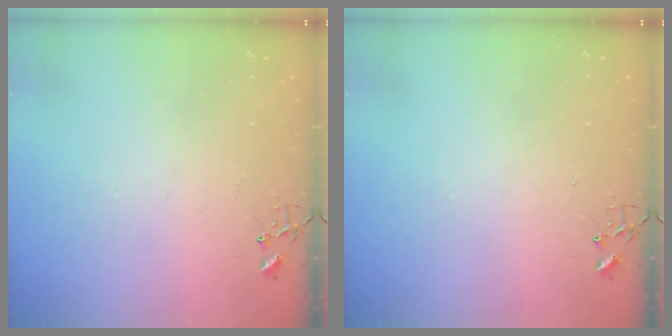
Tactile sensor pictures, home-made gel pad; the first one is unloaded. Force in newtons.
{"total": 0.0}